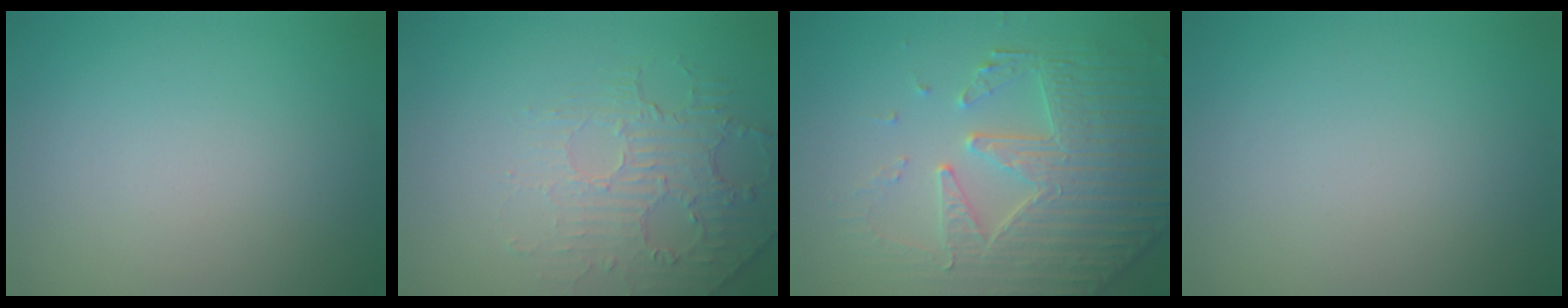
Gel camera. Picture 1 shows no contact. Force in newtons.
{"total": 2.3, "press": 1.5, "slide": 1.7}
{"total": 5.9, "press": 5.2, "slide": 2.8}
{"total": 0.0}